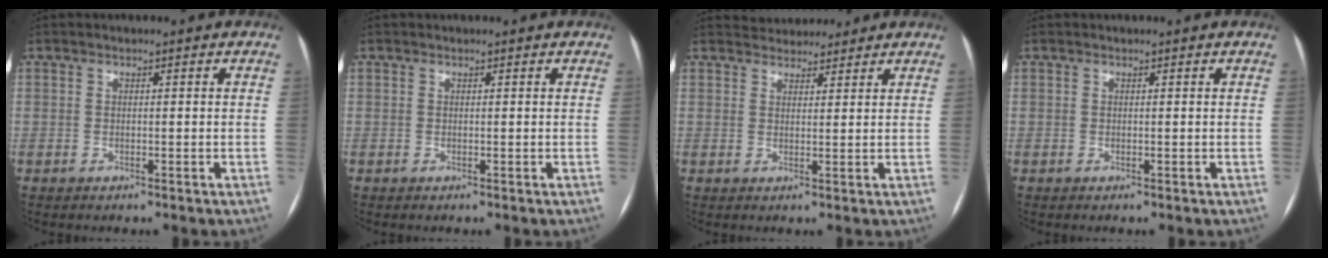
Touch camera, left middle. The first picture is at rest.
{"total": 0.5, "force": [0.5, 0.1, 0.0], "torque": [-0.007, 0.011, 0.007]}
{"total": 5.4, "force": [5.1, 1.7, 0.7], "torque": [-0.009, 0.020, 0.073]}
{"total": 0.0}